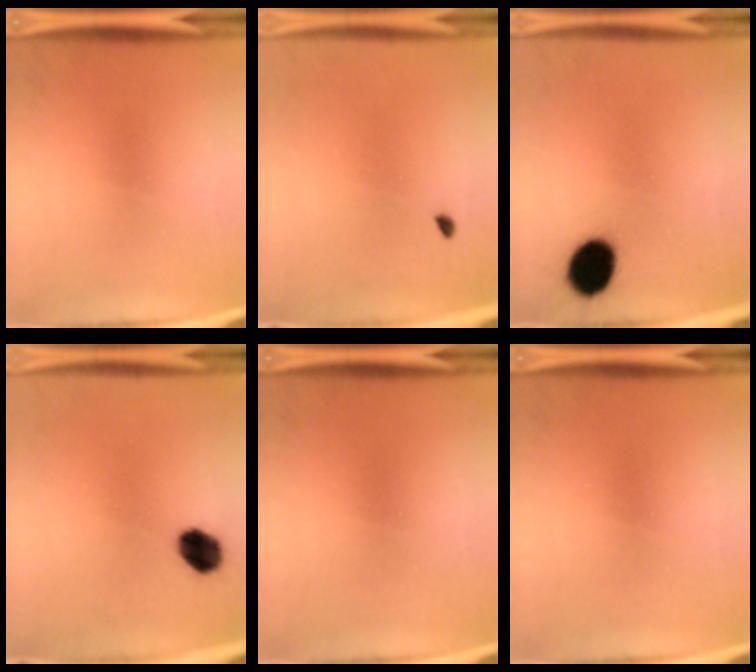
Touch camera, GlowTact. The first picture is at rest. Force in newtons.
{"total": 0.8}
{"total": 10.0}
{"total": 7.7}
{"total": 0.0}
{"total": 0.0}